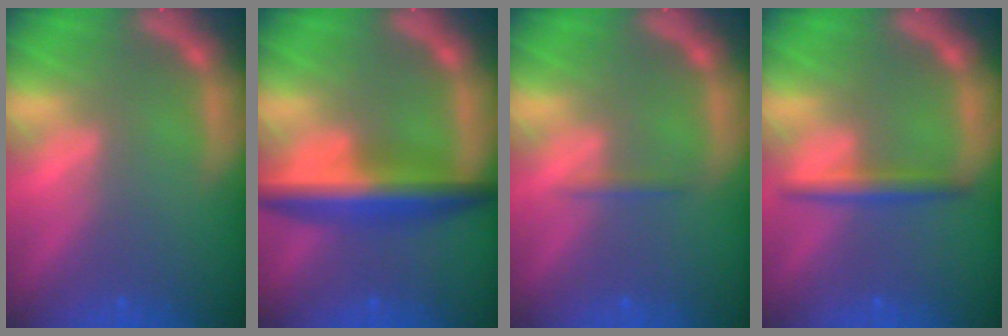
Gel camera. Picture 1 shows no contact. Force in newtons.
{"total": 6.6}
{"total": 0.9}
{"total": 2.5}